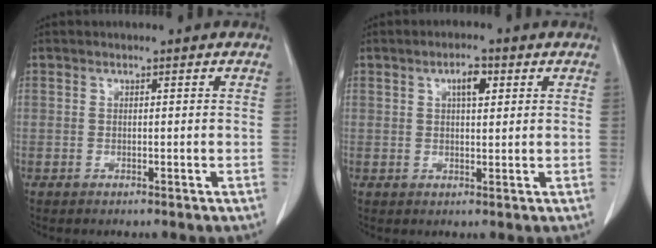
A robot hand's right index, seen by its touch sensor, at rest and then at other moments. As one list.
[{"total": 3.2, "force": [1.2, 1.1, 2.7], "torque": [-0.046, 0.003, 0.019]}]